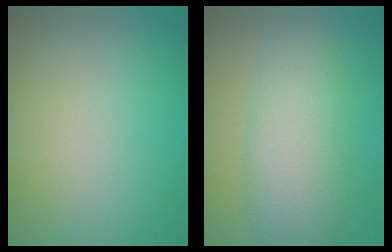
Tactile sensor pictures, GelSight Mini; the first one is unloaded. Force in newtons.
{"total": 6.2, "press": 6.2, "slide": 0.0}